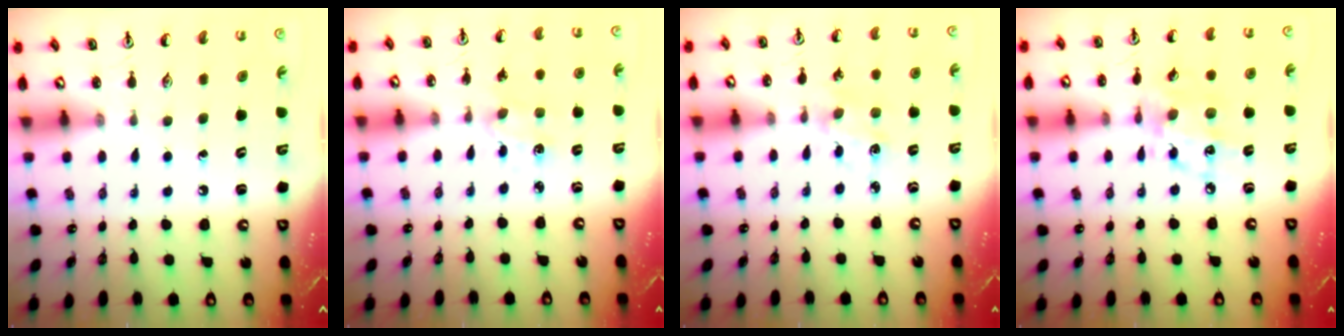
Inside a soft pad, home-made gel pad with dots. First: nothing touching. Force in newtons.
{"total": 2.7, "press": 2.7, "slide": 0.3}
{"total": 1.6, "press": 1.5, "slide": 0.4}
{"total": 10.8, "press": 10.8, "slide": 0.7}